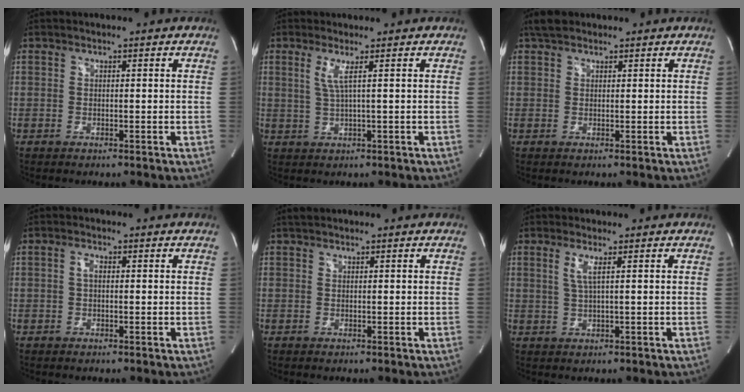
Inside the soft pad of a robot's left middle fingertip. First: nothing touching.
{"total": 2.7, "force": [1.0, -0.7, 2.4], "torque": [-0.056, -0.003, 0.022]}
{"total": 2.5, "force": [2.0, 1.2, 1.0], "torque": [-0.021, 0.018, 0.035]}
{"total": 1.2, "force": [0.1, 0.5, 1.1], "torque": [-0.022, 0.003, 0.000]}
{"total": 0.8, "force": [0.7, 0.1, 0.4], "torque": [-0.014, 0.015, 0.018]}
{"total": 2.4, "force": [0.9, -0.3, 2.2], "torque": [-0.053, -0.001, 0.020]}